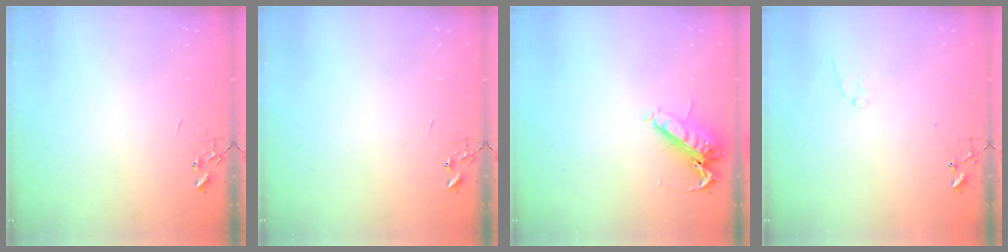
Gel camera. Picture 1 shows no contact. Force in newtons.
{"total": 0.0}
{"total": 13.8, "press": 13.7, "slide": 1.5}
{"total": 6.8, "press": 6.8, "slide": 0.7}